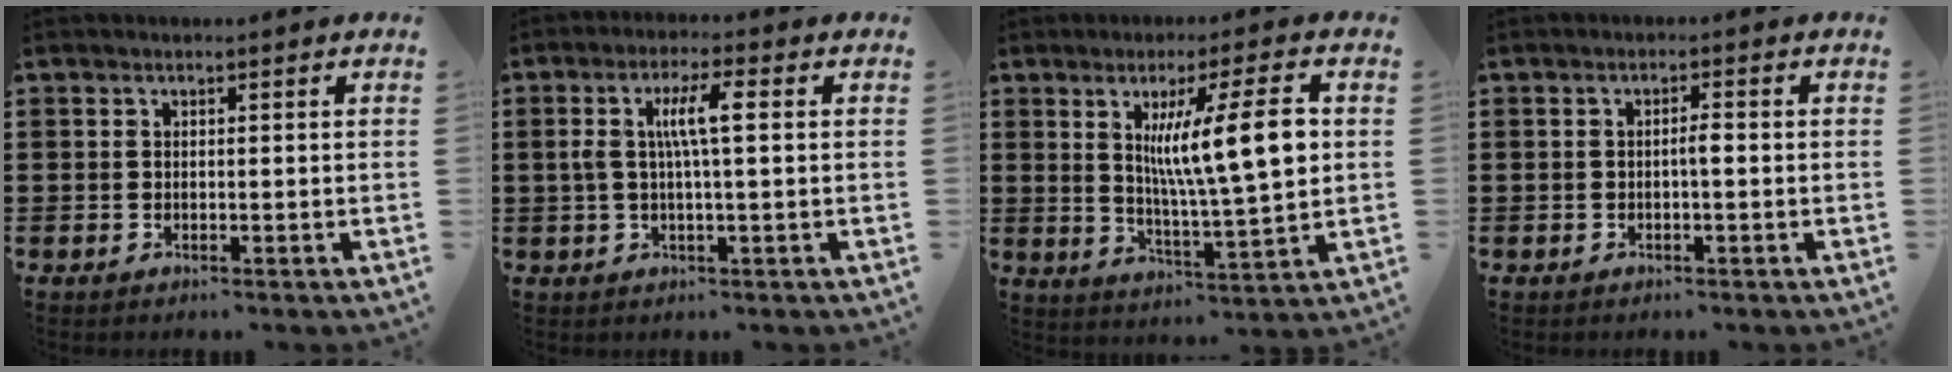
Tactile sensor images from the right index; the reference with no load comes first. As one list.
[{"total": 6.0, "force": [0.8, 1.1, 5.9], "torque": [-0.120, 0.003, 0.005]}, {"total": 11.8, "force": [2.8, 1.6, 11.3], "torque": [-0.190, -0.001, 0.036]}, {"total": 1.5, "force": [-0.3, 0.2, 1.4], "torque": [-0.028, 0.002, -0.006]}]